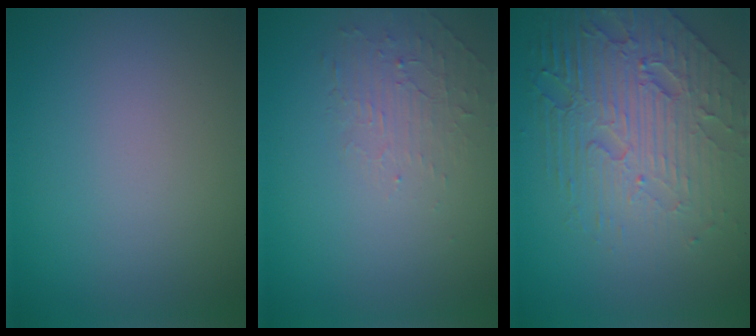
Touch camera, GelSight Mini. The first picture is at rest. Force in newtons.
{"total": 1.8, "press": 0.5, "slide": 1.7}
{"total": 7.8, "press": 5.4, "slide": 5.6}